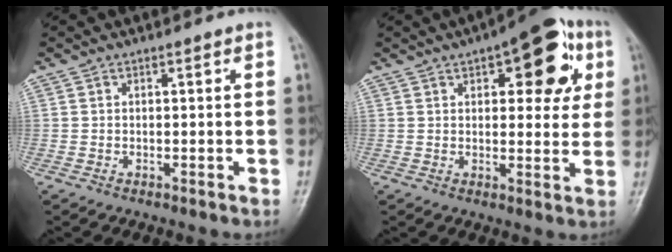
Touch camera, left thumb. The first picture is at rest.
{"total": 14.9, "force": [6.1, 6.8, 11.7], "torque": [-0.101, 0.000, 0.073]}